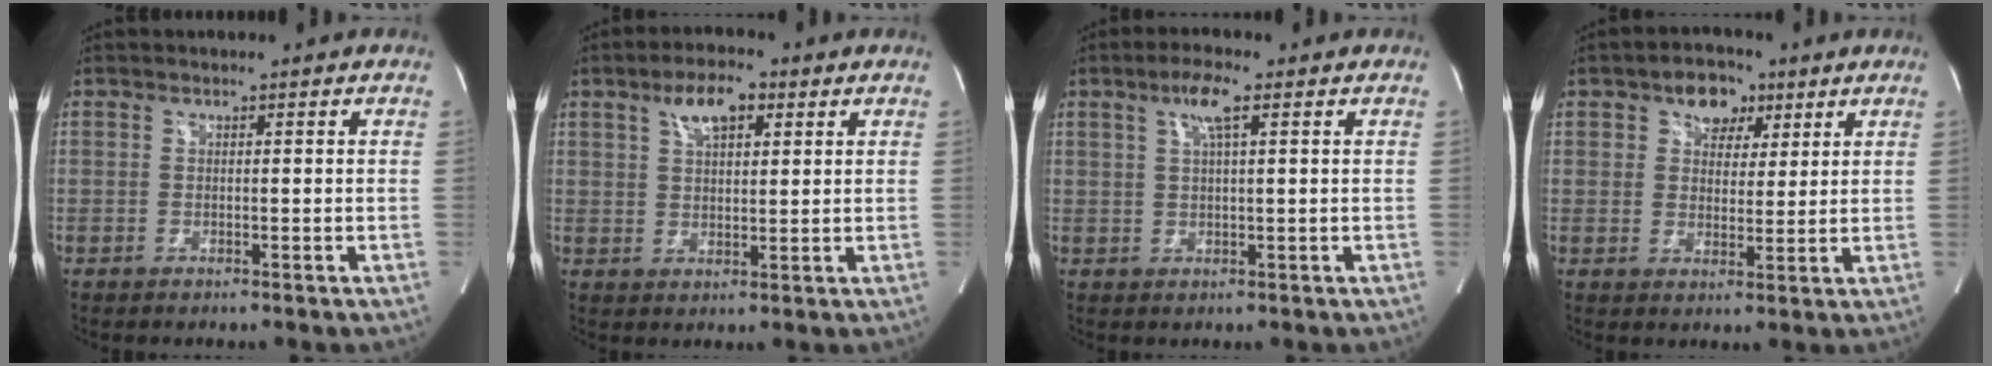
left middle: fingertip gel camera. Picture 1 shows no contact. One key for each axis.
{"total": 6.4, "fx": 3.4, "fy": 2.3, "fz": 4.9, "tx": -0.095, "ty": 0.010, "tz": 0.058}
{"total": 4.4, "fx": 2.1, "fy": 0.2, "fz": 3.8, "tx": -0.079, "ty": 0.002, "tz": 0.039}
{"total": 5.9, "fx": 3.3, "fy": 3.8, "fz": 3.0, "tx": -0.045, "ty": 0.013, "tz": 0.053}